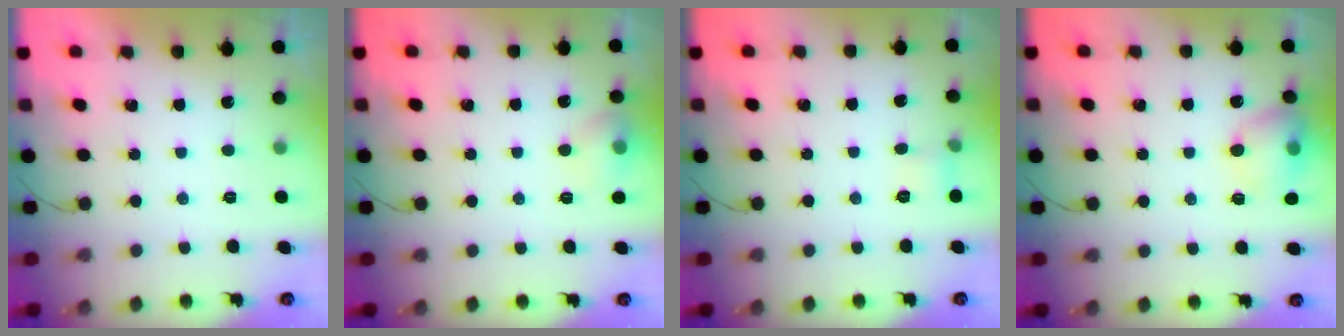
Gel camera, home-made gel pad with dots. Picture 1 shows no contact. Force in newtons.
{"total": 7.8, "press": 7.6, "slide": 1.6}
{"total": 5.1, "press": 4.8, "slide": 1.7}
{"total": 10.7, "press": 10.6, "slide": 1.6}